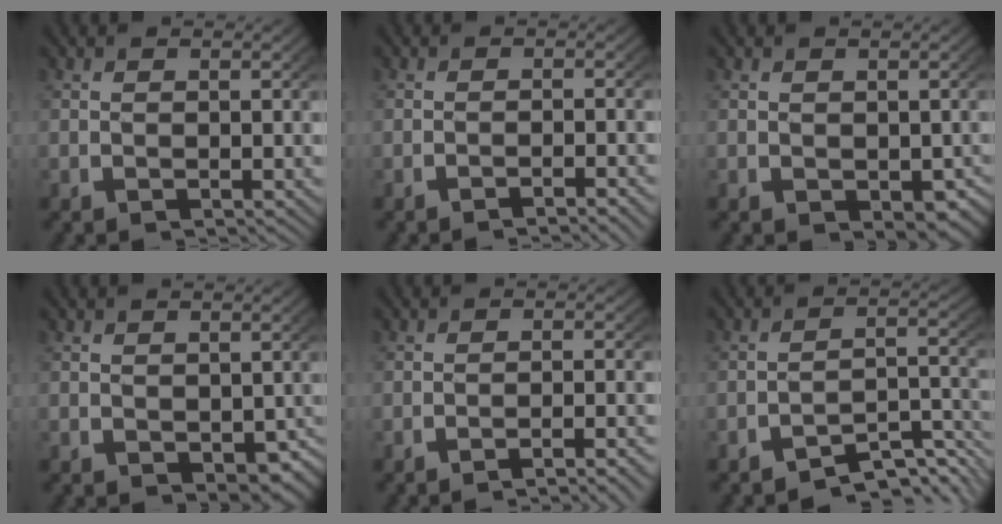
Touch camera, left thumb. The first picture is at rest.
{"total": 2.4, "force": [-2.0, 0.3, 1.2], "torque": [-0.018, 0.003, -0.033]}
{"total": 1.9, "force": [-0.2, 1.4, 1.3], "torque": [-0.014, -0.015, 0.009]}
{"total": 2.5, "force": [-0.4, 1.8, 1.7], "torque": [-0.018, -0.019, 0.010]}
{"total": 3.1, "force": [-2.6, 0.2, 1.8], "torque": [-0.027, 0.002, -0.041]}
{"total": 6.4, "force": [-4.5, 2.2, 4.0], "torque": [-0.056, -0.013, -0.063]}